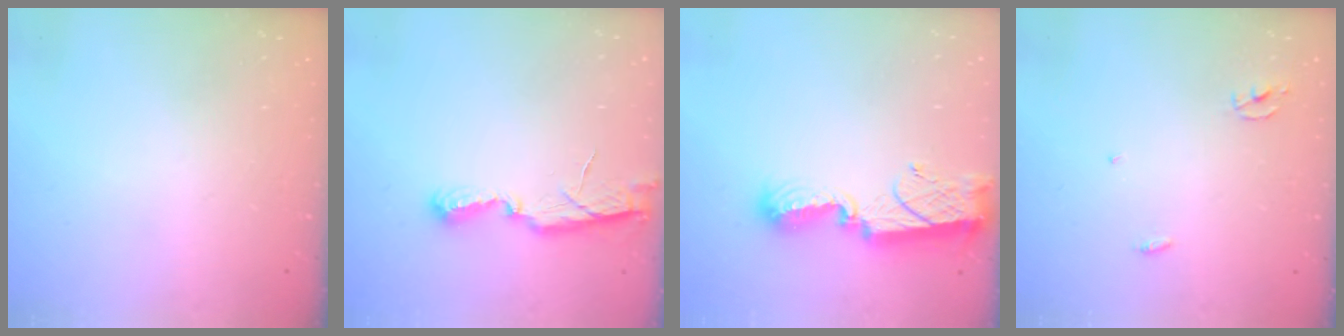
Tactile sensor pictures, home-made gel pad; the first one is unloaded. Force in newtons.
{"total": 6.5, "press": 6.5, "slide": 0.5}
{"total": 11.4, "press": 11.4, "slide": 0.8}
{"total": 2.5, "press": 2.5, "slide": 0.1}